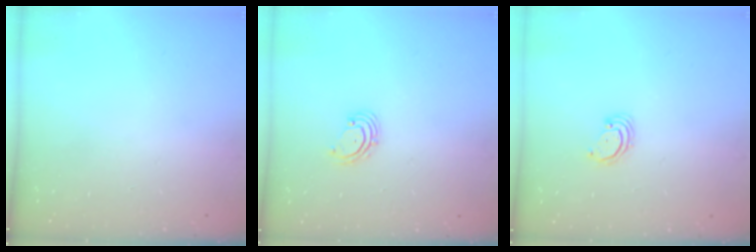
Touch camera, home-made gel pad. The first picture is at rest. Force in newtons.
{"total": 2.5, "press": 2.4, "slide": 0.4}
{"total": 2.8, "press": 2.8, "slide": 0.2}